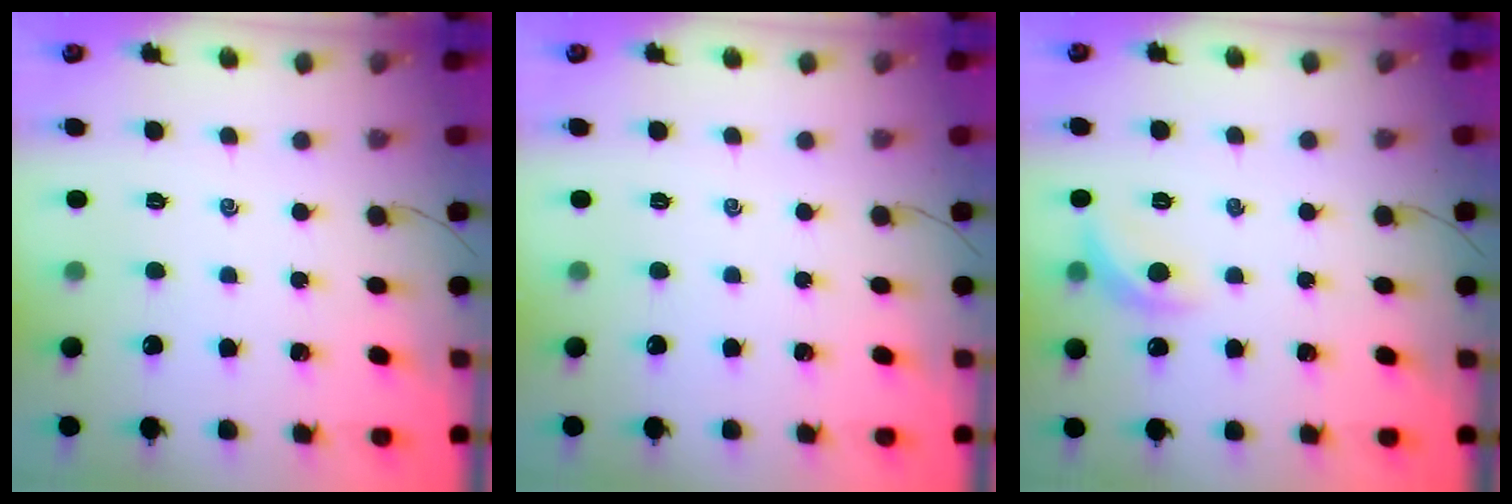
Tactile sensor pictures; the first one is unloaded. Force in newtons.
{"total": 0.0}
{"total": 7.6, "press": 7.4, "slide": 1.6}